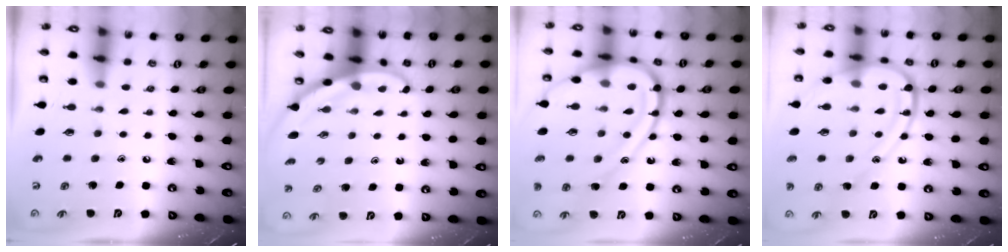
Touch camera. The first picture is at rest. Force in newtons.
{"total": 3.1, "press": 3.1, "slide": 0.2}
{"total": 23.0, "press": 23.0, "slide": 1.9}
{"total": 15.3, "press": 15.2, "slide": 1.6}